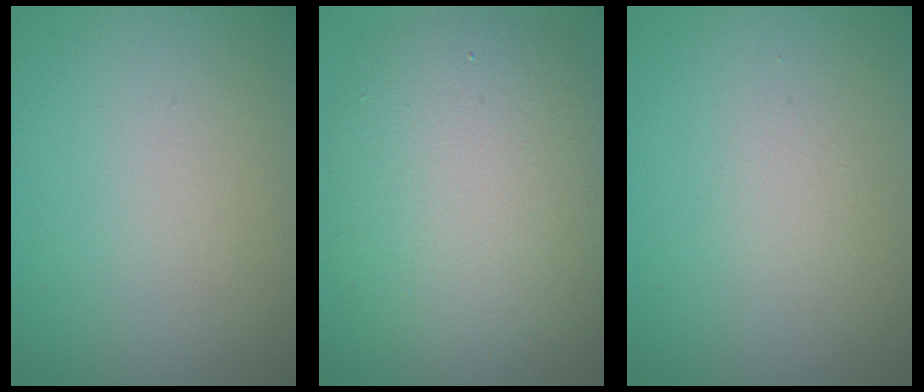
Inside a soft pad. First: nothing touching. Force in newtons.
{"total": 9.6, "press": 9.6, "slide": 0.5}
{"total": 0.7, "press": 0.7, "slide": 0.0}